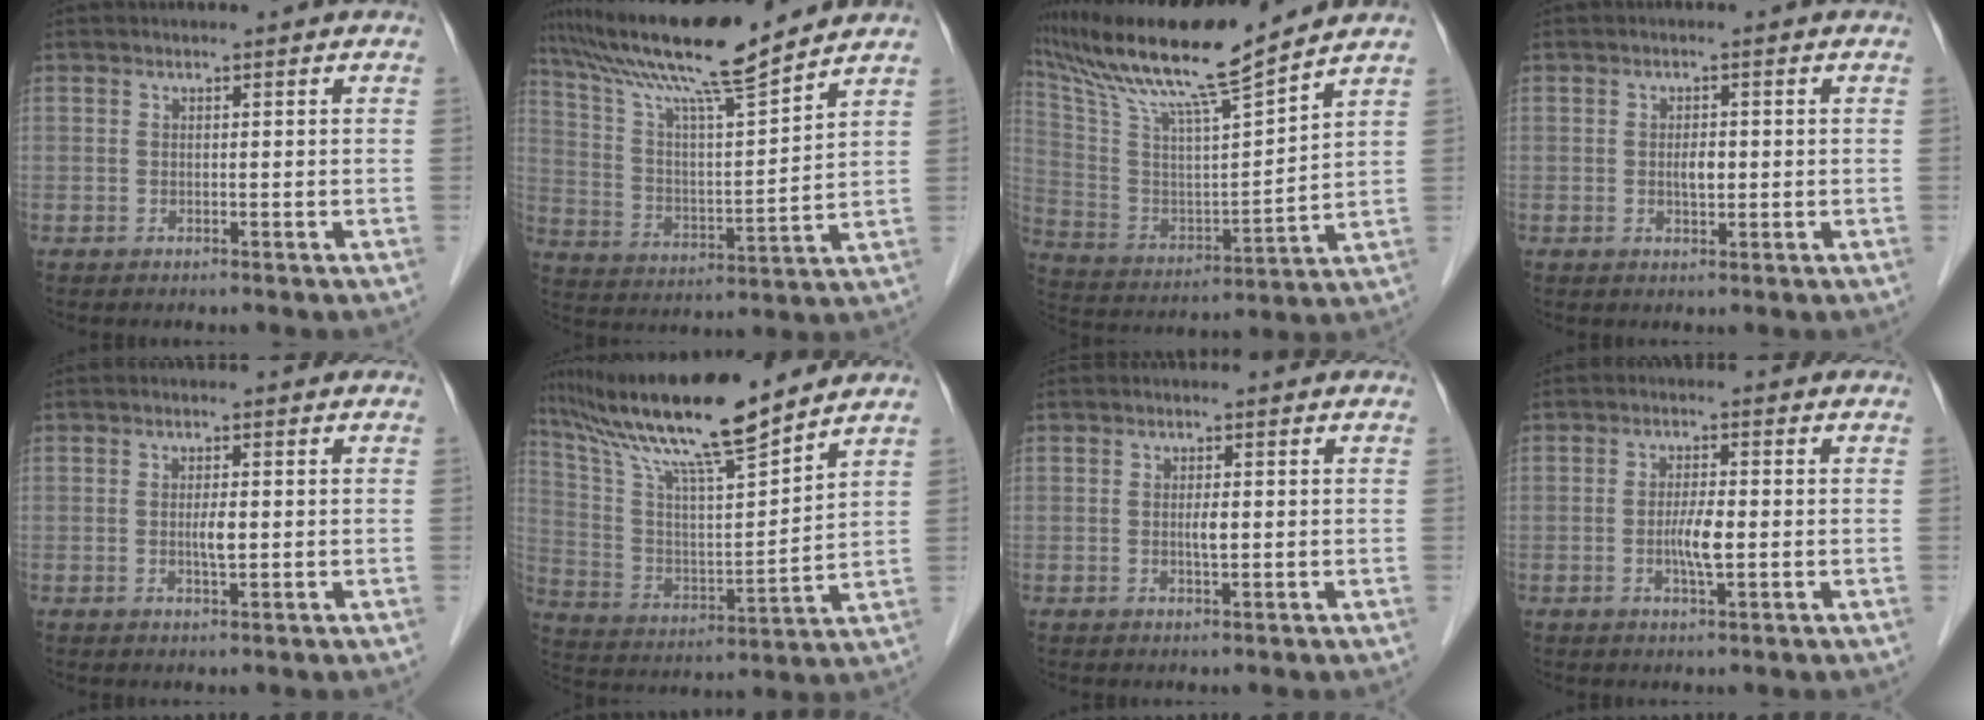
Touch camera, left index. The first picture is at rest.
{"total": 15.9, "force": [13.8, -0.4, 8.1], "torque": [-0.152, 0.005, 0.243]}
{"total": 17.6, "force": [14.7, -0.3, 9.6], "torque": [-0.191, 0.012, 0.266]}
{"total": 2.0, "force": [0.0, 0.8, 1.9], "torque": [-0.035, 0.001, 0.000]}
{"total": 2.1, "force": [0.0, 0.4, 2.1], "torque": [-0.041, -0.001, 0.001]}
{"total": 17.6, "force": [14.7, 0.2, 9.7], "torque": [-0.183, 0.008, 0.266]}
{"total": 1.5, "force": [0.1, 0.2, 1.5], "torque": [-0.029, -0.001, 0.001]}
{"total": 3.7, "force": [-0.6, 0.5, 3.6], "torque": [-0.072, -0.003, -0.011]}